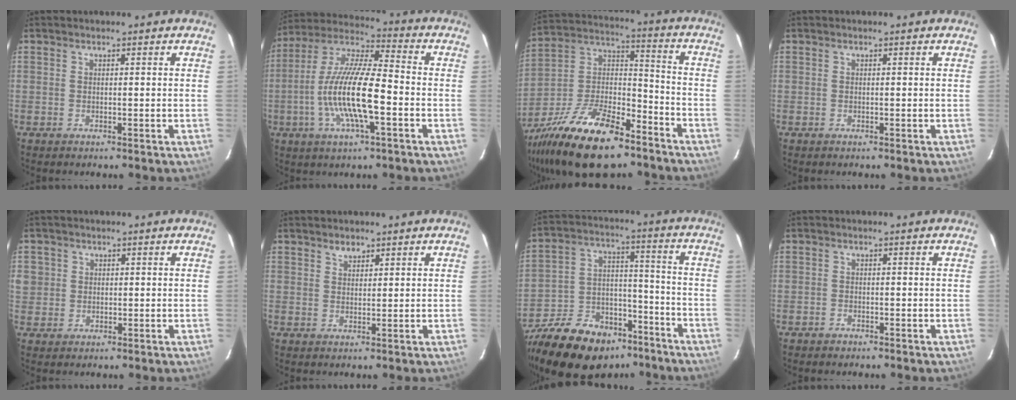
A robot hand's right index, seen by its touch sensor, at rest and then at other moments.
{"total": 15.6, "force": [-4.1, 3.4, 14.6], "torque": [-0.290, -0.003, -0.084]}
{"total": 22.7, "force": [-14.5, 9.2, 14.8], "torque": [-0.297, -0.002, -0.249]}
{"total": 0.0}
{"total": 4.1, "force": [0.5, 3.9, 1.0], "torque": [-0.017, 0.008, 0.012]}
{"total": 1.9, "force": [1.4, 1.1, 0.6], "torque": [-0.007, 0.003, 0.025]}
{"total": 23.4, "force": [-16.0, 12.5, 11.6], "torque": [-0.255, 0.008, -0.253]}
{"total": 1.0, "force": [-0.8, 0.6, 0.0], "torque": [-0.002, 0.005, -0.015]}